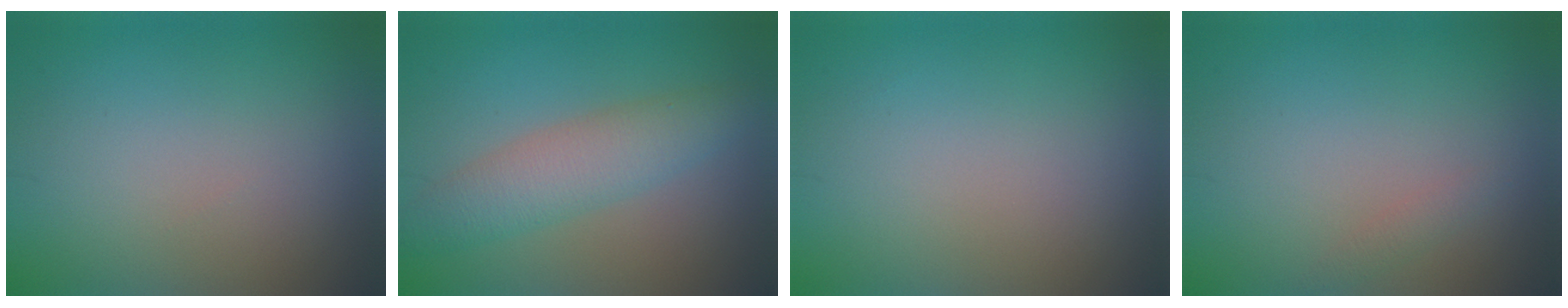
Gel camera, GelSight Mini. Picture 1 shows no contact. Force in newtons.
{"total": 4.8, "press": 4.8, "slide": 0.2}
{"total": 0.0}
{"total": 0.8, "press": 0.8, "slide": 0.1}